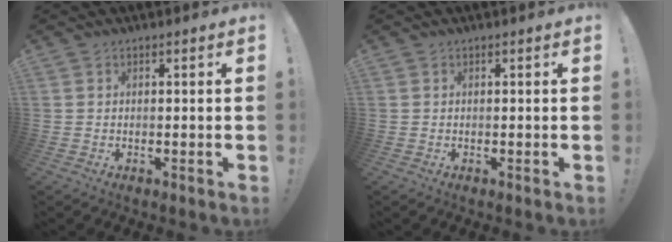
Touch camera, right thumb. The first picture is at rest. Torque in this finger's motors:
{"motor_torque": [-0.01, 0.01, -0.08, 0.09, 0.04]}